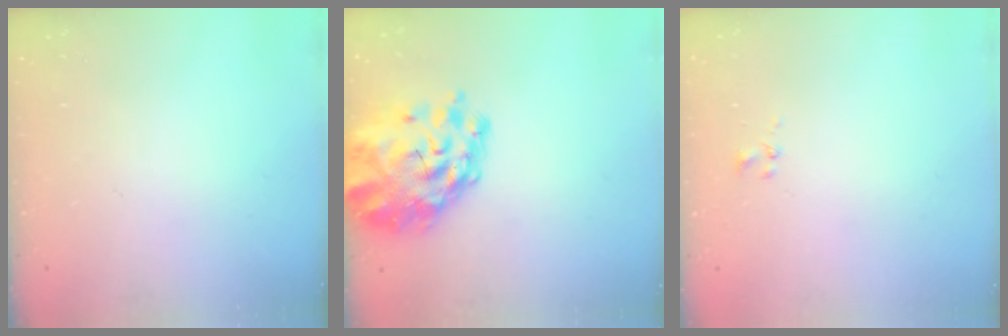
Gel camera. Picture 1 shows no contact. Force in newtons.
{"total": 8.2, "press": 7.8, "slide": 2.5}
{"total": 0.8, "press": 0.8, "slide": 0.3}